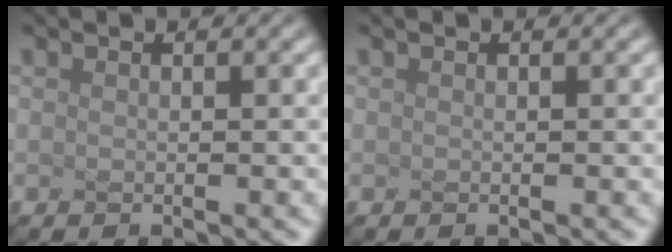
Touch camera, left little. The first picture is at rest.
{"total": 0.0}